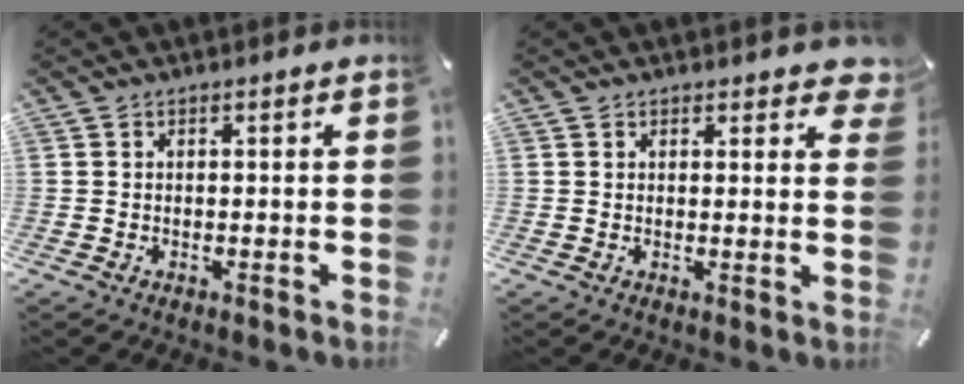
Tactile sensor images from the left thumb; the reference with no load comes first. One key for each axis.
{"total": 3.0, "fx": 2.3, "fy": 1.5, "fz": 1.3, "tx": -0.007, "ty": -0.012, "tz": 0.037}